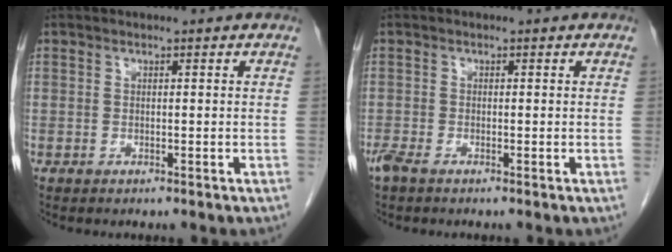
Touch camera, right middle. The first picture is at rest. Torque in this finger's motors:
{"motor_torque": [0.61, -0.43, 0.30, 0.10]}